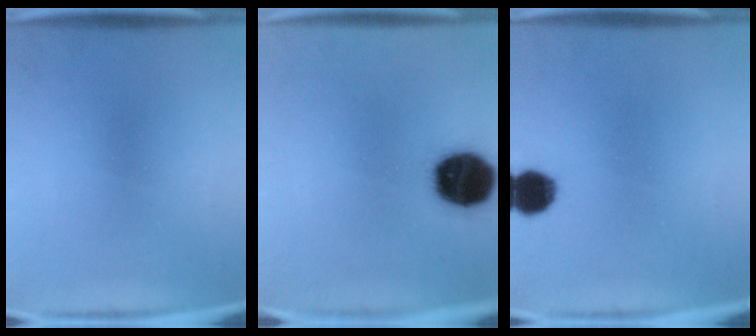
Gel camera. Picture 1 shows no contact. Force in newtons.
{"total": 16.1}
{"total": 6.5}